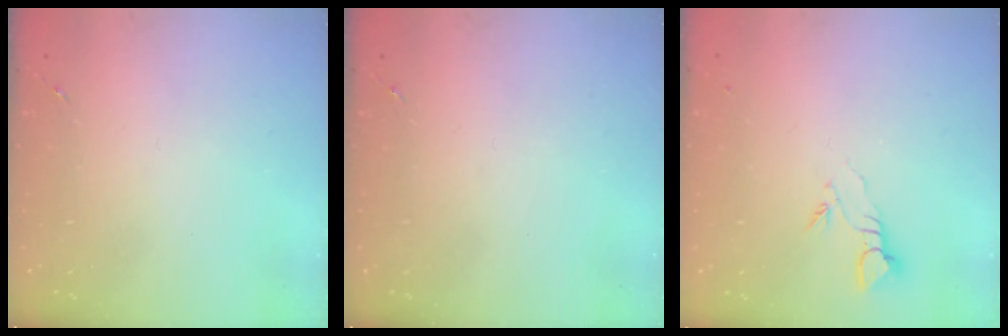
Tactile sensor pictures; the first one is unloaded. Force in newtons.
{"total": 0.0}
{"total": 3.7, "press": 3.6, "slide": 0.3}